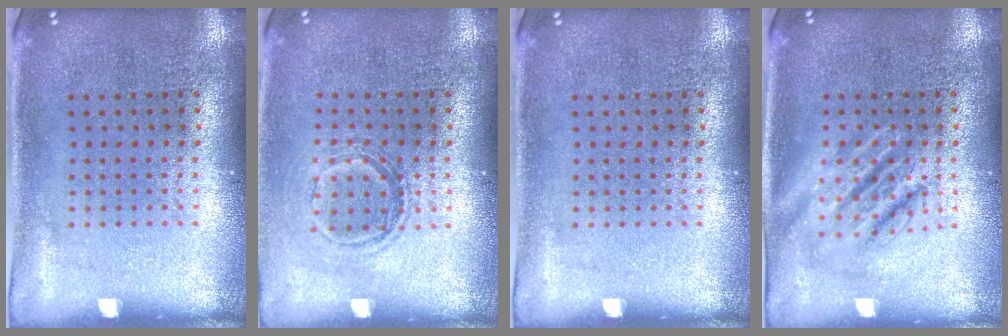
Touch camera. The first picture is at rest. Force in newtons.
{"total": 1.1, "press": 1.0, "slide": 0.6}
{"total": 0.0}
{"total": 2.5, "press": 2.5, "slide": 0.3}